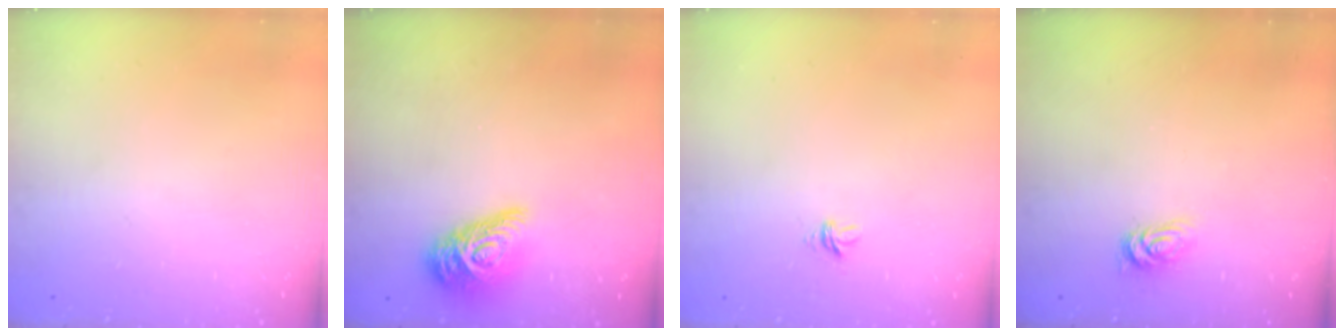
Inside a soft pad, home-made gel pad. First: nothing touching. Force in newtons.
{"total": 13.3, "press": 13.3, "slide": 0.9}
{"total": 3.9, "press": 3.9, "slide": 0.2}
{"total": 1.8, "press": 1.8, "slide": 0.3}